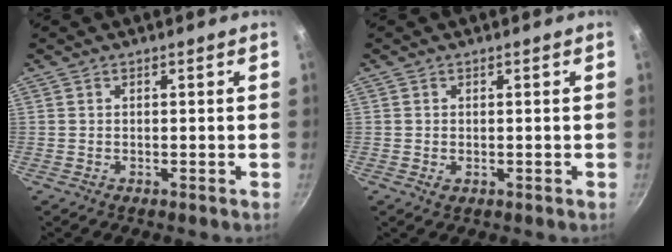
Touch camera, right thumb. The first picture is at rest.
{"total": 1.0, "force": [-0.1, 0.8, 0.6], "torque": [-0.008, -0.003, -0.002]}